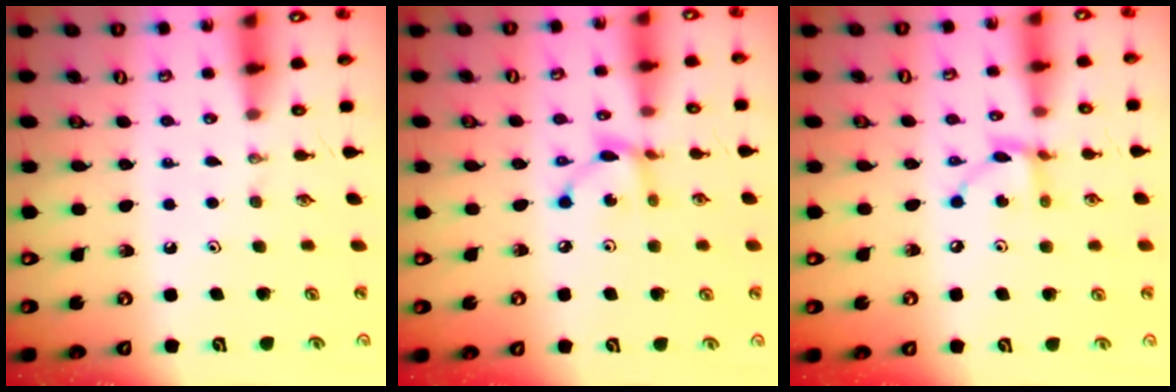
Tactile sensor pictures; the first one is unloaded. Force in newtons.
{"total": 7.0, "press": 7.0, "slide": 0.4}
{"total": 6.4, "press": 6.4, "slide": 0.2}